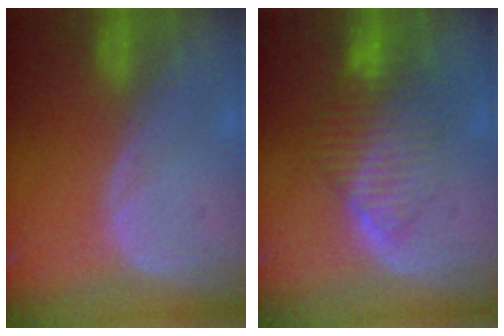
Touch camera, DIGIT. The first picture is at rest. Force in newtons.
{"total": 8.3, "press": 7.1, "slide": 4.4}